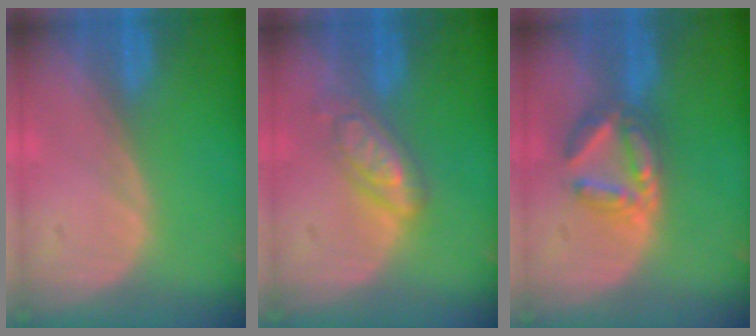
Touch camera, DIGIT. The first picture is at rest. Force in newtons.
{"total": 5.3, "press": 5.2, "slide": 0.2}
{"total": 6.2, "press": 5.7, "slide": 2.5}